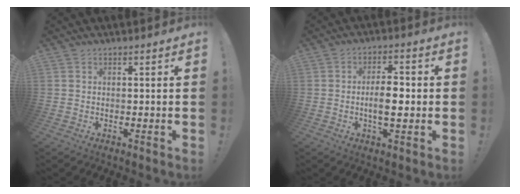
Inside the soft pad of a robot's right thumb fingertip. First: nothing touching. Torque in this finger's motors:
{"motor_torque": [1.14, 1.28, 0.54, -0.60, 0.01]}